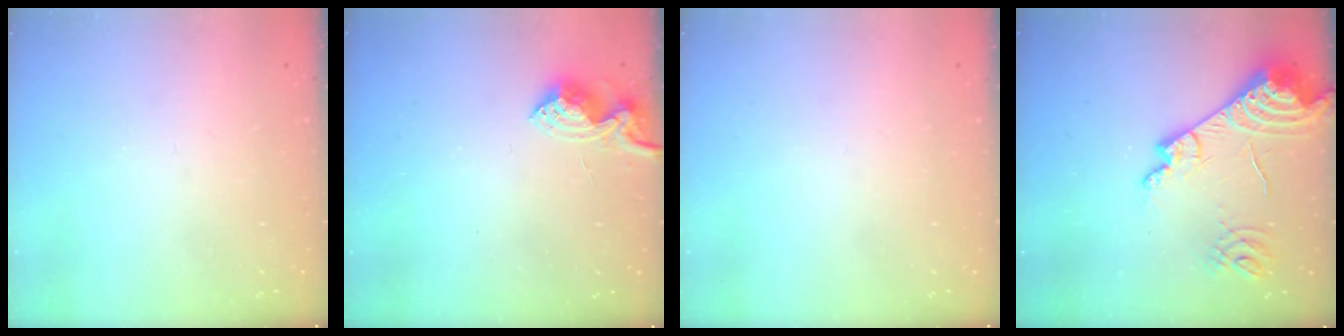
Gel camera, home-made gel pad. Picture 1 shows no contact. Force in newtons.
{"total": 8.7, "press": 8.7, "slide": 0.3}
{"total": 0.0}
{"total": 17.5, "press": 17.4, "slide": 2.1}